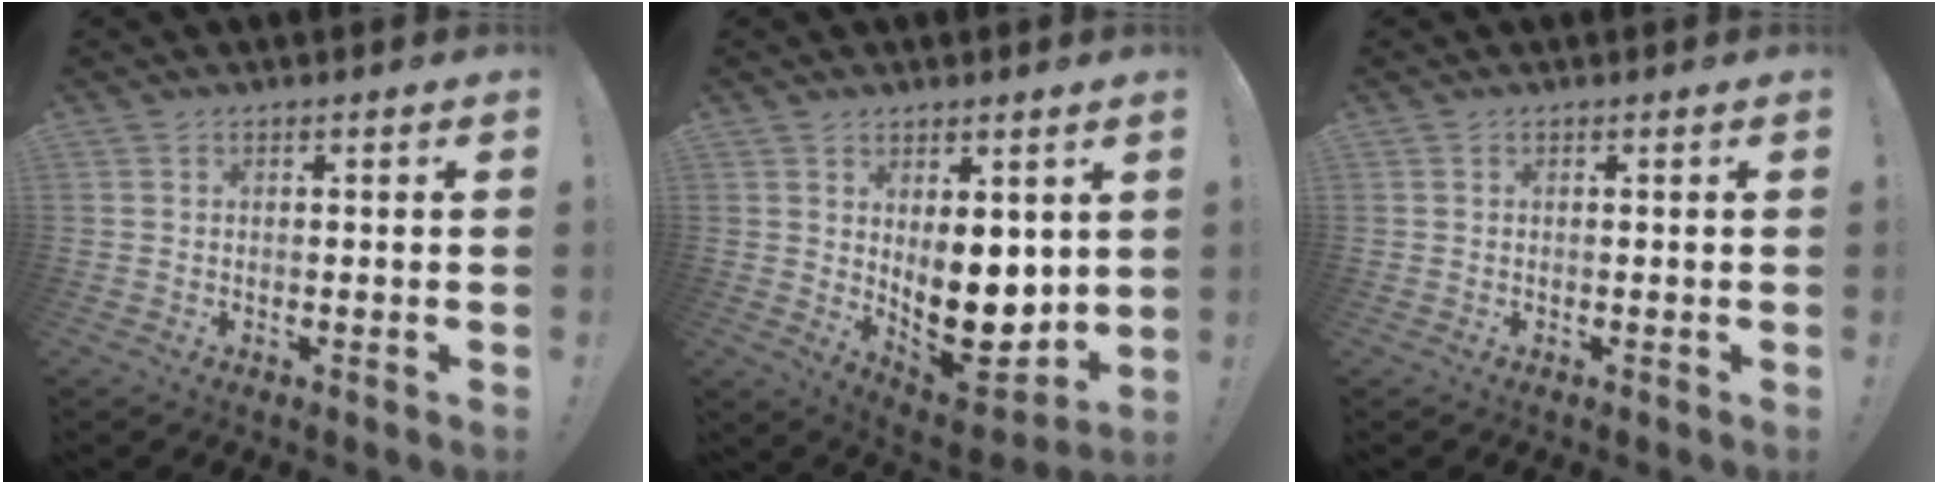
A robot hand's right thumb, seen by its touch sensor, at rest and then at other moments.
{"total": 12.6, "force": [1.5, 7.6, 9.9], "torque": [-0.131, -0.033, 0.042]}
{"total": 0.0}